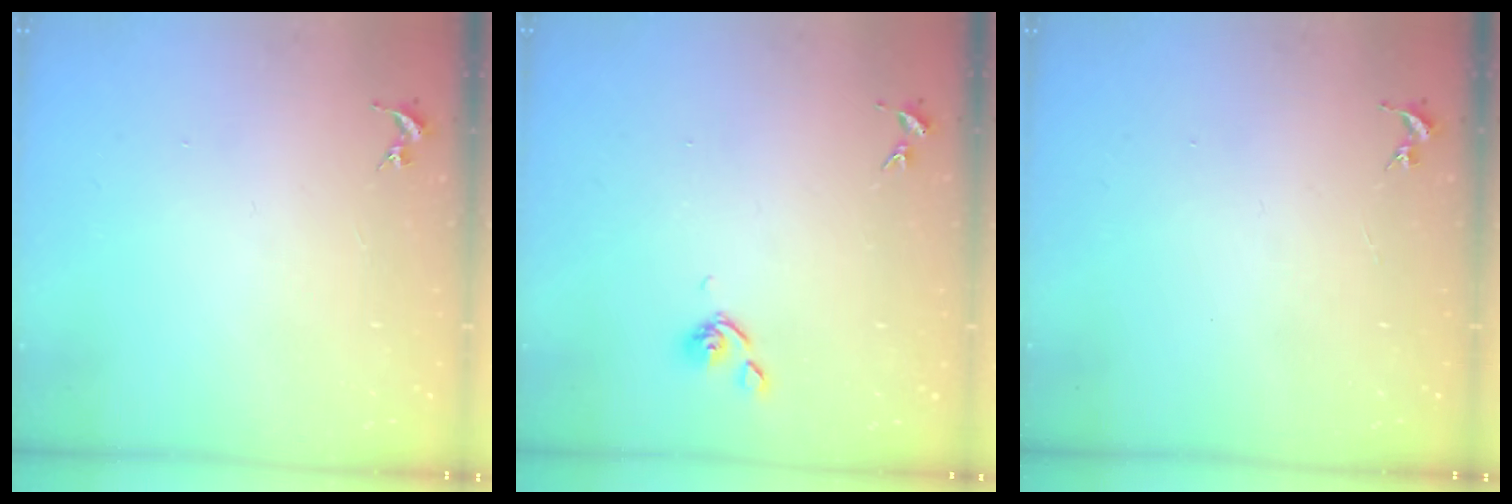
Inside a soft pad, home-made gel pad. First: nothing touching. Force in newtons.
{"total": 6.0, "press": 5.9, "slide": 0.8}
{"total": 0.0}